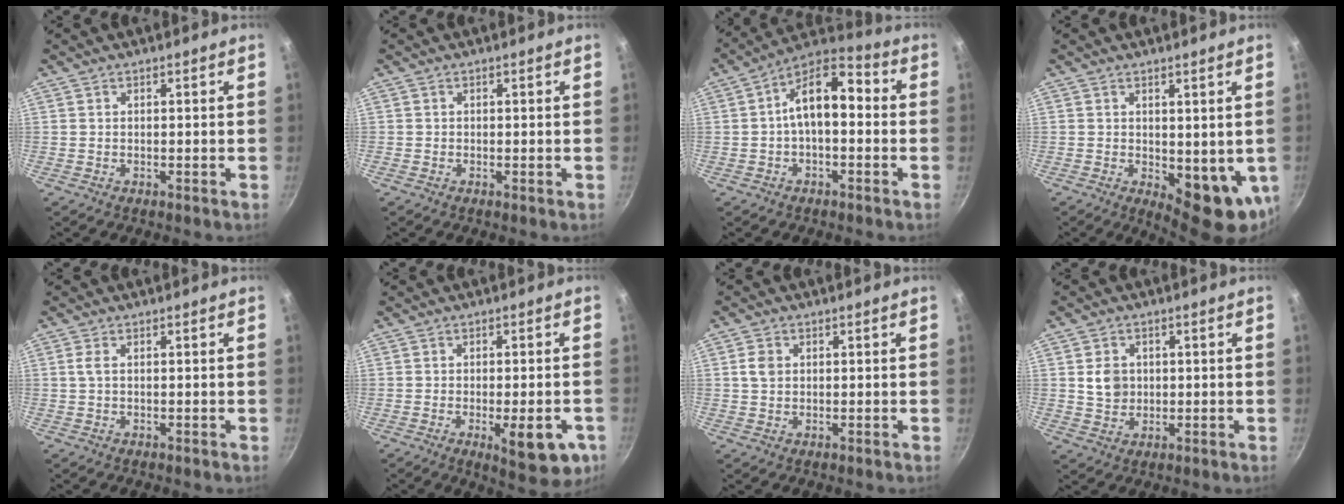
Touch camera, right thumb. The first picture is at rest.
{"total": 0.0}
{"total": 12.0, "force": [0.3, 6.3, 10.2], "torque": [-0.149, 0.045, -0.009]}
{"total": 10.9, "force": [-2.2, 4.6, 9.6], "torque": [-0.100, -0.021, -0.013]}
{"total": 1.4, "force": [0.2, 0.7, 1.2], "torque": [-0.033, 0.002, 0.005]}
{"total": 9.8, "force": [-3.8, 3.6, 8.3], "torque": [-0.098, 0.007, -0.042]}
{"total": 2.9, "force": [0.5, 2.2, 1.7], "torque": [-0.031, 0.002, 0.010]}
{"total": 4.8, "force": [0.8, 4.1, 2.5], "torque": [-0.024, -0.004, 0.018]}